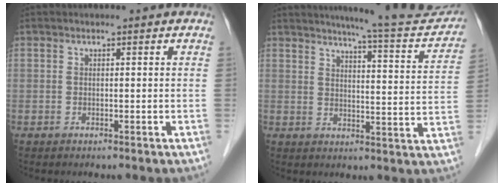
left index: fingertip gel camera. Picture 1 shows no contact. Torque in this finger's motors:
{"motor_torque": [0.14, -0.17, 0.20, 0.07]}